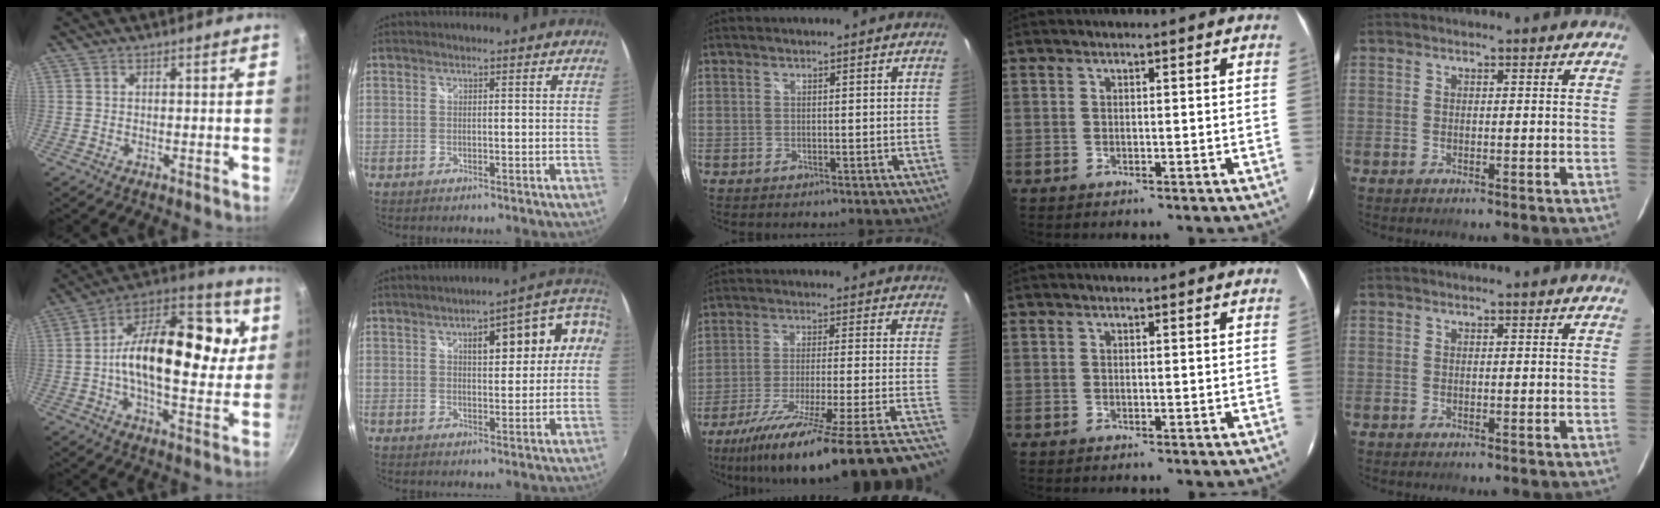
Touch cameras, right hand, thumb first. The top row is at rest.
{"thumb": {"total": 24.2, "force": [3.3, 13.3, 20.0], "torque": [-0.296, 0.015, 0.026]}, "index": {"total": 10.9, "force": [2.0, 4.5, 9.7], "torque": [-0.125, 0.040, 0.040]}, "middle": {"total": 31.3, "force": [-25.0, -0.1, 18.8], "torque": [-0.247, -0.098, -0.365]}}